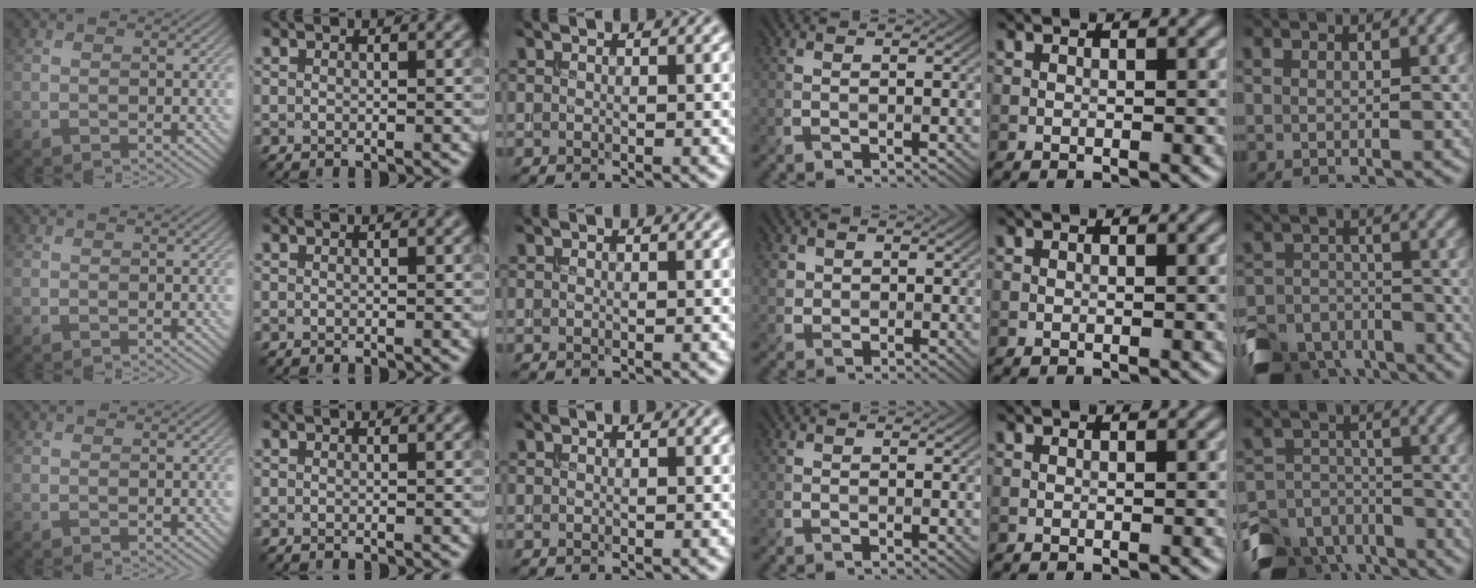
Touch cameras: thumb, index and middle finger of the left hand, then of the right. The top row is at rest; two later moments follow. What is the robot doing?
{"motion": "extract", "object": "bucket"}